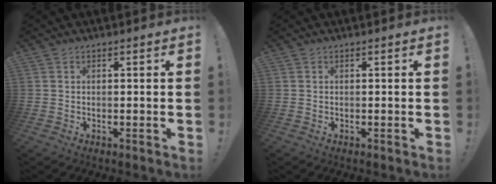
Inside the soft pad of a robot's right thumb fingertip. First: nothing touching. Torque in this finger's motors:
{"motor_torque": [0.00, 0.00, 0.02, 0.02, 0.00]}